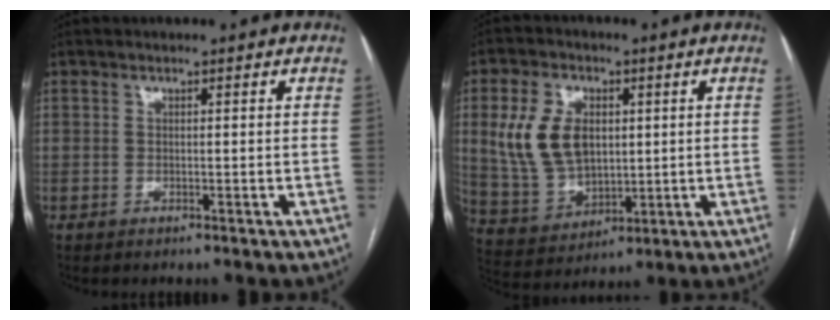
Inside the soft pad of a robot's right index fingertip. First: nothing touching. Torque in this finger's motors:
{"motor_torque": [0.85, -0.02, 0.27, 0.07]}